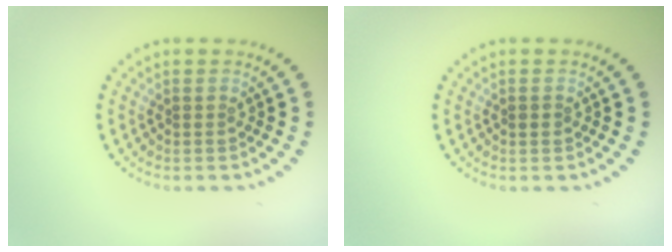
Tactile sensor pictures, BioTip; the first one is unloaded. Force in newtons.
{"total": 0.8, "press": 0.8, "slide": 0.2}